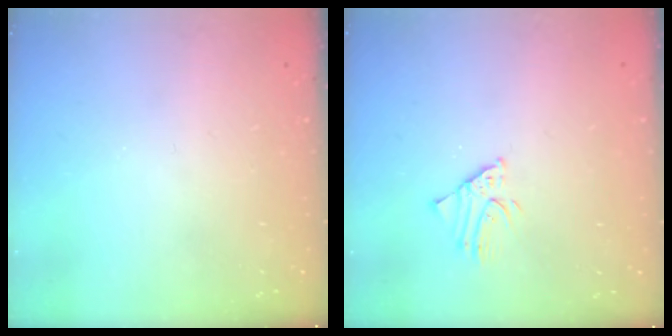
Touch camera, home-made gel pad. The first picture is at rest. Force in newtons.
{"total": 1.9, "press": 1.9, "slide": 0.1}